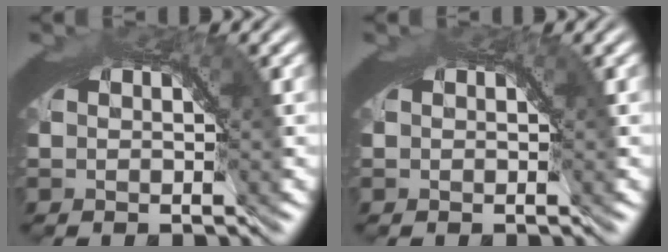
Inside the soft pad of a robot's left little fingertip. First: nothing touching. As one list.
[{"total": 0.0}]